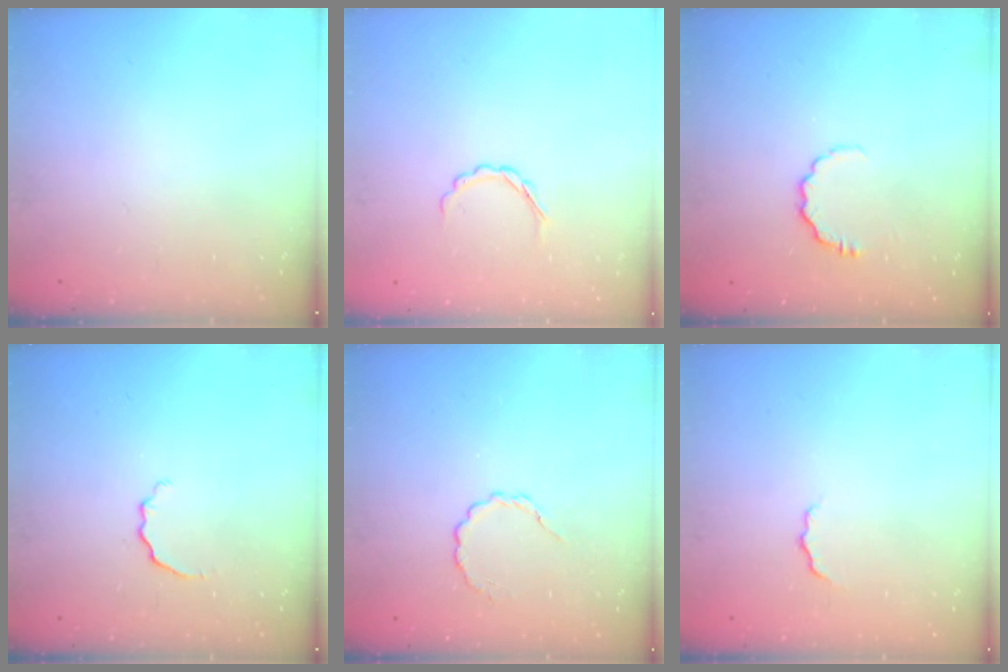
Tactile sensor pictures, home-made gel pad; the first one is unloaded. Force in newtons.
{"total": 3.3, "press": 3.2, "slide": 0.8}
{"total": 5.5, "press": 5.3, "slide": 1.5}
{"total": 2.9, "press": 2.8, "slide": 0.8}
{"total": 2.9, "press": 2.6, "slide": 1.1}
{"total": 4.0, "press": 3.9, "slide": 0.9}